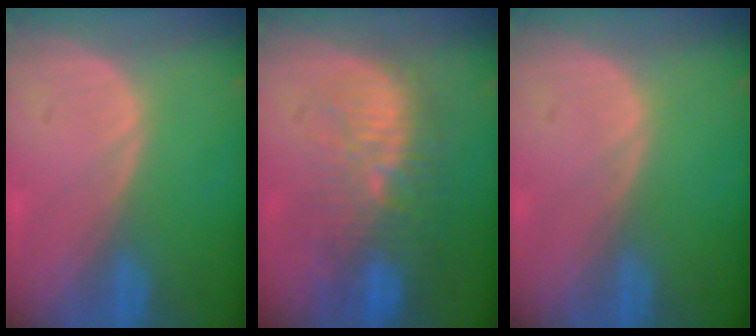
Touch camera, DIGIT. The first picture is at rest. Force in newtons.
{"total": 10.9, "press": 9.6, "slide": 5.1}
{"total": 0.0}